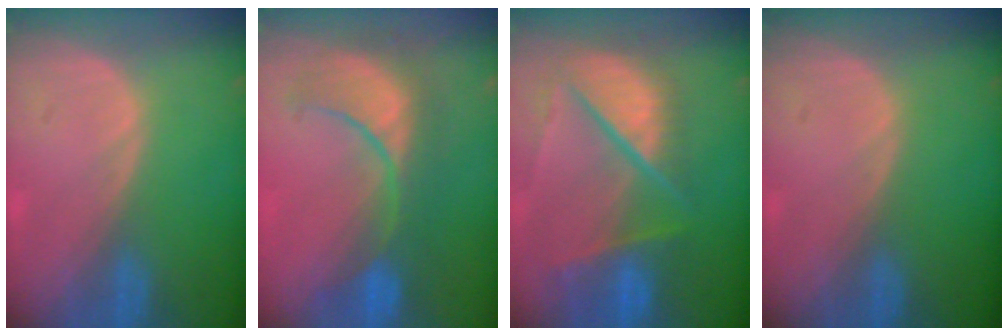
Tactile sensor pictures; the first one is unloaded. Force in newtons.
{"total": 9.1, "press": 9.0, "slide": 1.1}
{"total": 10.7, "press": 8.9, "slide": 5.9}
{"total": 0.0}